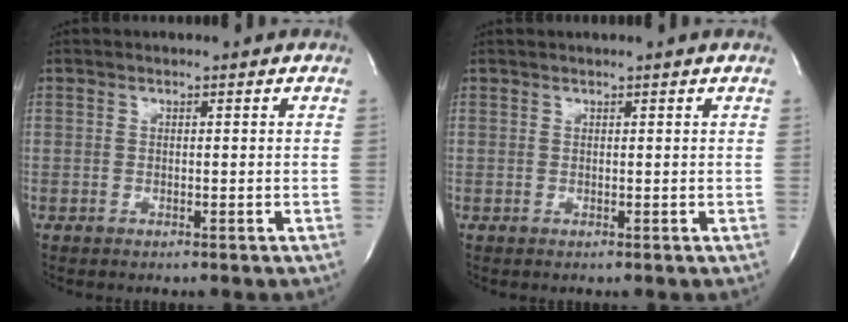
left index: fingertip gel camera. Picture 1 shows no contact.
{"total": 1.0, "force": [0.8, -0.3, 0.5], "torque": [-0.009, 0.004, 0.023]}